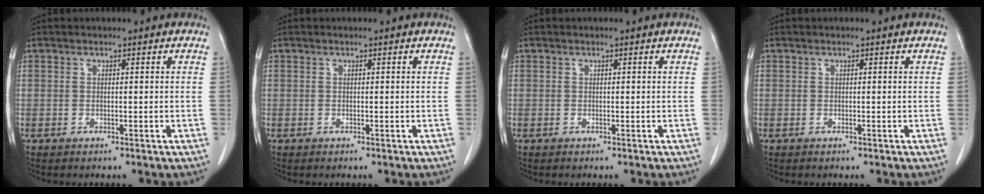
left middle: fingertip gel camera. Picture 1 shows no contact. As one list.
[{"total": 0.0}, {"total": 0.0}, {"total": 0.0}]